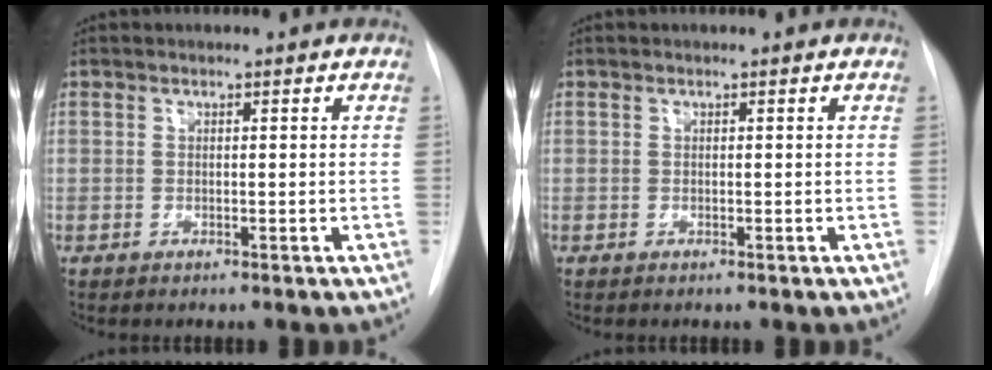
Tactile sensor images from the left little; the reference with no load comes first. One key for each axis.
{"total": 0.0}